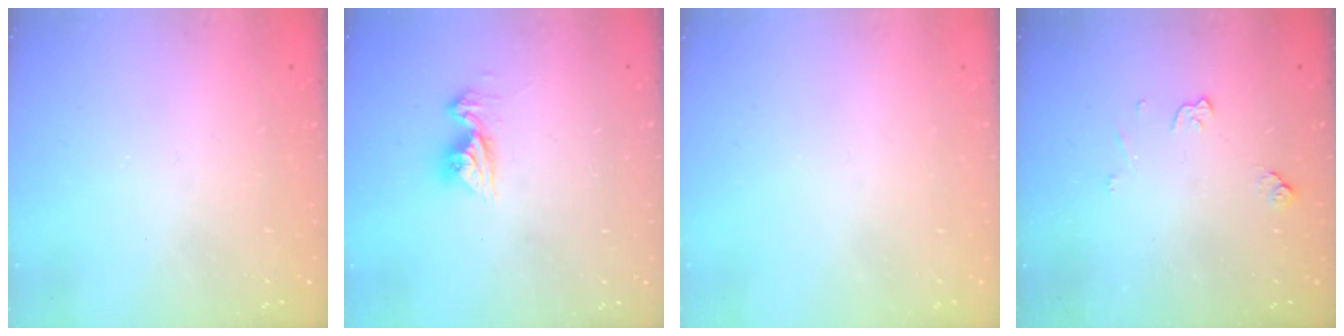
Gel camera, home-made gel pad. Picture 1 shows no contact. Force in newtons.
{"total": 9.6, "press": 9.6, "slide": 1.0}
{"total": 0.0}
{"total": 4.8, "press": 4.7, "slide": 0.7}